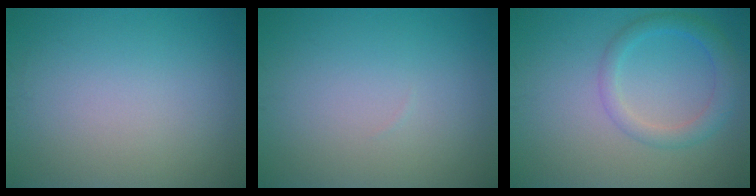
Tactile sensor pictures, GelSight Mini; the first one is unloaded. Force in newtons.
{"total": 0.0}
{"total": 3.0, "press": 3.0, "slide": 0.2}